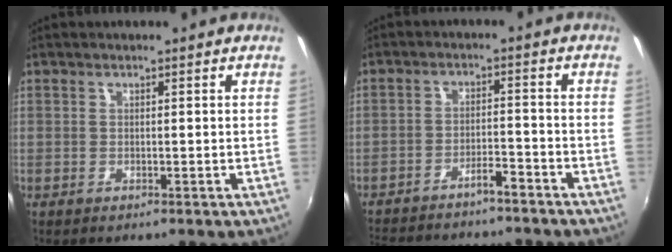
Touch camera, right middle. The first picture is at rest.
{"total": 11.0, "force": [-10.0, 2.2, 4.2], "torque": [-0.102, 0.017, -0.151]}